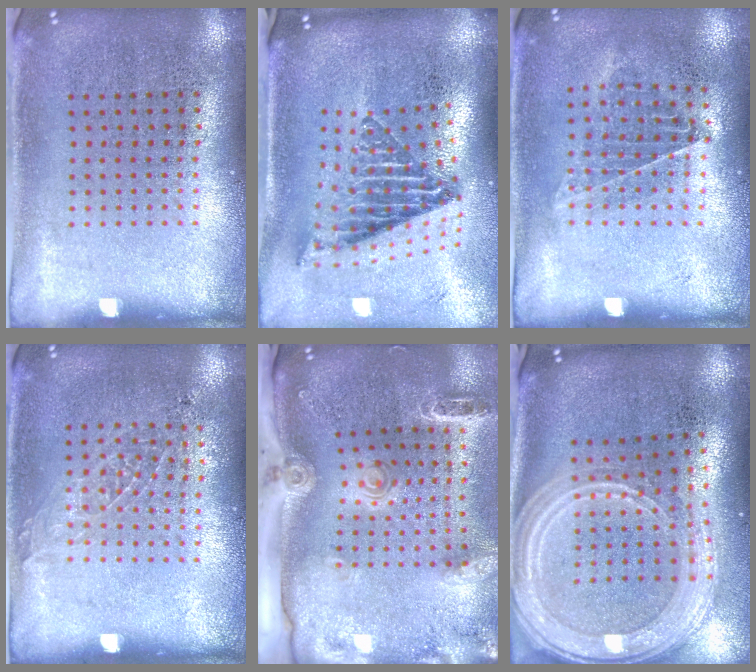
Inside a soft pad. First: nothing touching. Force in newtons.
{"total": 2.3, "press": 1.5, "slide": 1.7}
{"total": 0.9, "press": 0.9, "slide": 0.3}
{"total": 0.8, "press": 0.8, "slide": 0.0}
{"total": 2.6, "press": 1.9, "slide": 1.7}
{"total": 3.2, "press": 2.5, "slide": 1.9}